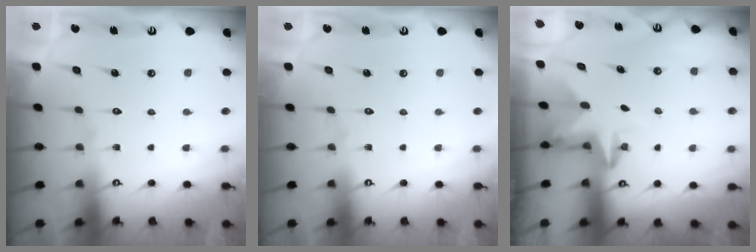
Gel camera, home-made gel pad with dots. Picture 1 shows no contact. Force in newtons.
{"total": 0.0}
{"total": 2.8, "press": 2.8, "slide": 0.7}